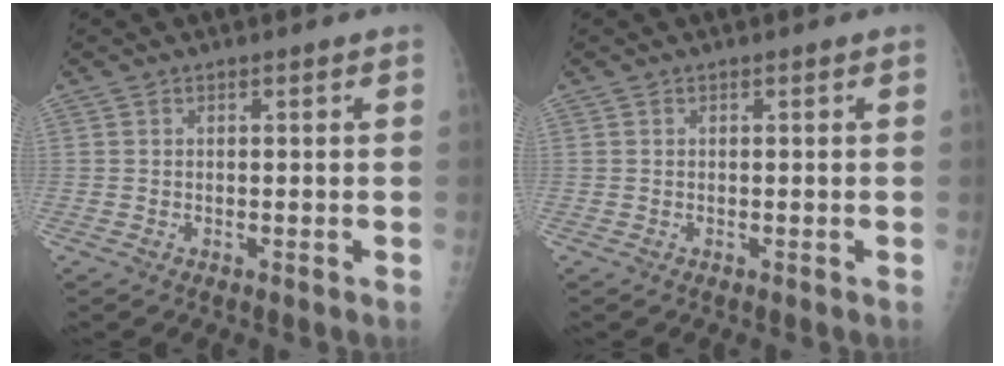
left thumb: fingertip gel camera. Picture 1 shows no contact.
{"total": 0.0}